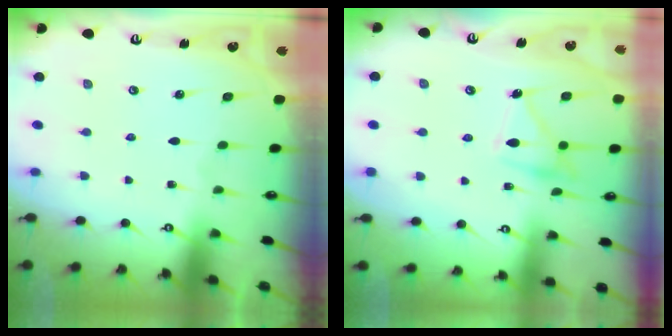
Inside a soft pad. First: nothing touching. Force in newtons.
{"total": 13.6, "press": 13.6, "slide": 0.9}